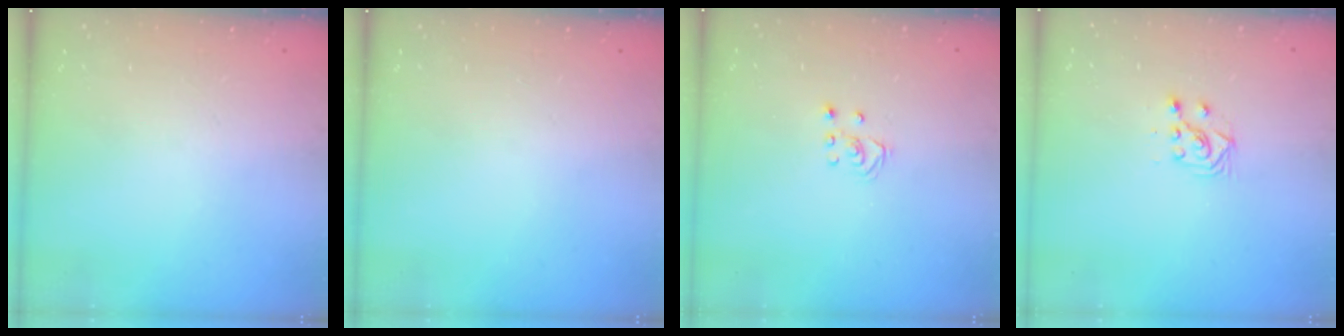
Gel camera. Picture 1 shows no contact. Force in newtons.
{"total": 0.0}
{"total": 2.5, "press": 2.5, "slide": 0.2}
{"total": 5.7, "press": 5.6, "slide": 0.9}